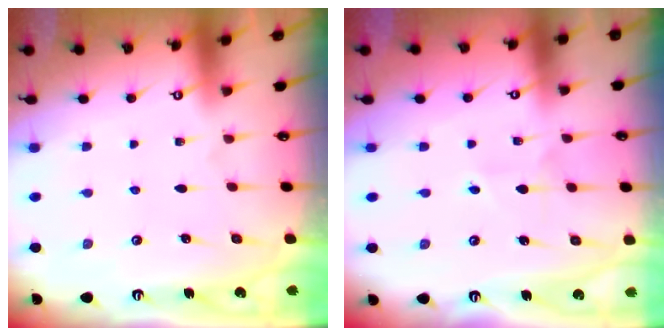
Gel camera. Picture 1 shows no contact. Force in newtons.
{"total": 2.8, "press": 2.7, "slide": 0.4}